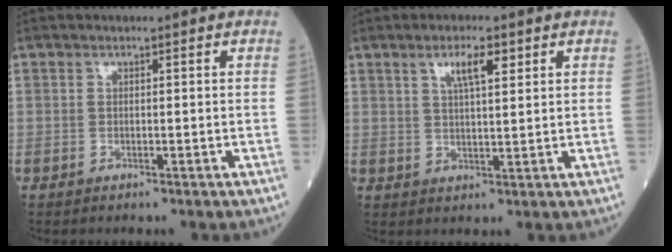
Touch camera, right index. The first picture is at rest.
{"total": 4.5, "force": [2.4, 0.8, 3.8], "torque": [-0.070, 0.004, 0.043]}